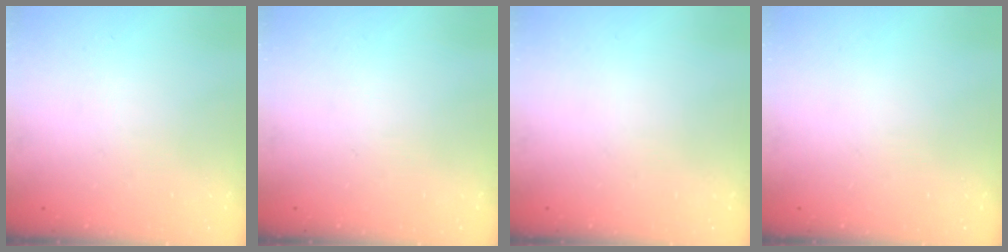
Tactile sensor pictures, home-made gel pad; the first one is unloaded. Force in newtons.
{"total": 0.0}
{"total": 0.0}
{"total": 0.0}